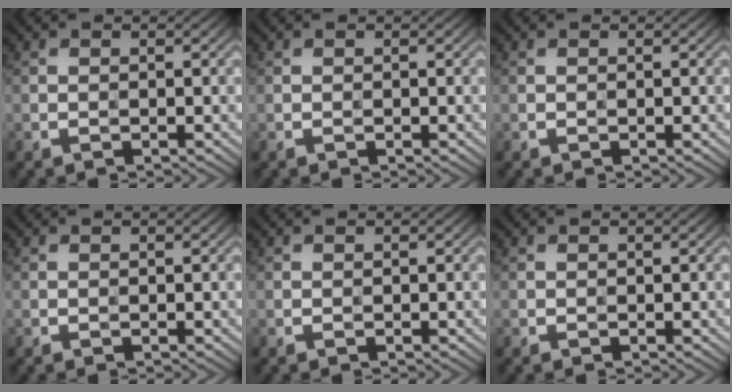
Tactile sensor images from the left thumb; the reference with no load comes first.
{"total": 0.0}
{"total": 0.0}
{"total": 0.0}
{"total": 0.0}
{"total": 0.0}